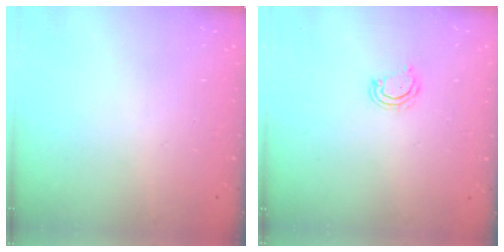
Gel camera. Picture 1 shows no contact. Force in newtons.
{"total": 4.7, "press": 4.6, "slide": 0.4}